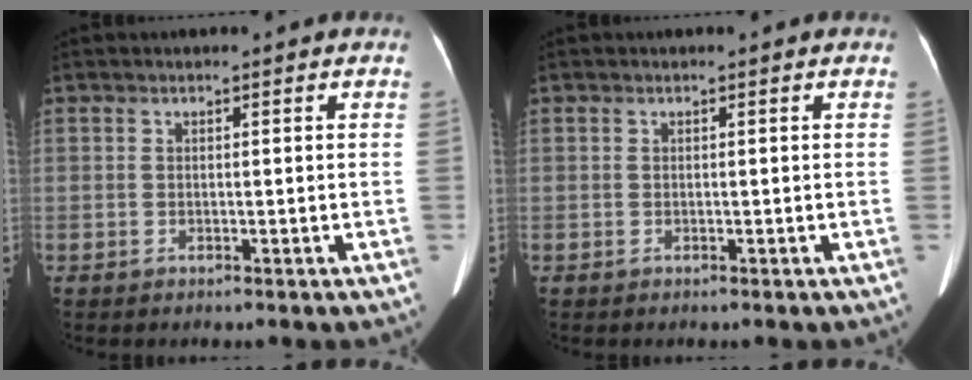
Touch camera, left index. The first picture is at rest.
{"total": 0.0}